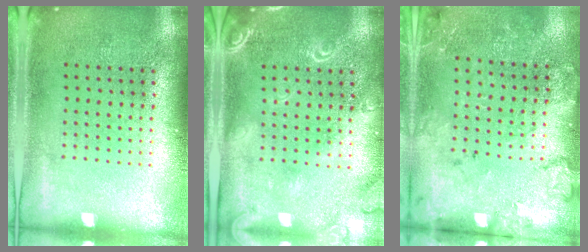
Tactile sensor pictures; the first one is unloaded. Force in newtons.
{"total": 2.1, "press": 1.9, "slide": 1.0}
{"total": 1.8, "press": 1.6, "slide": 0.7}